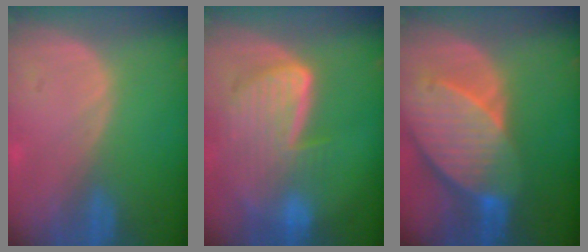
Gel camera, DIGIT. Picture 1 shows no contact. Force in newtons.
{"total": 9.3, "press": 8.0, "slide": 4.6}
{"total": 10.7, "press": 9.4, "slide": 5.0}